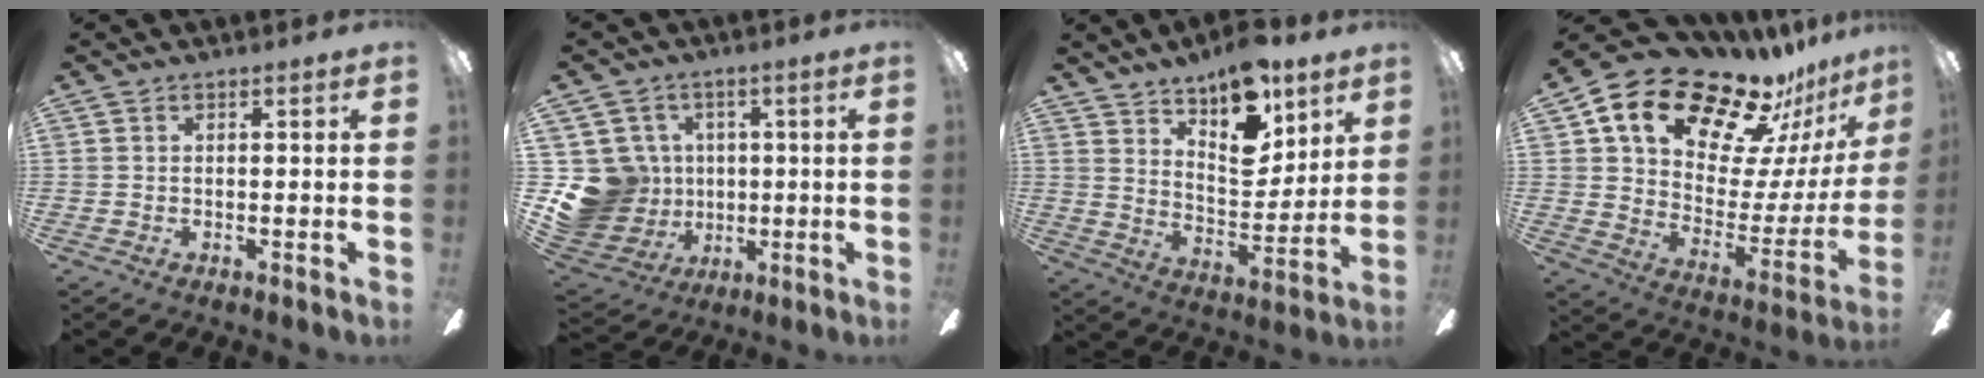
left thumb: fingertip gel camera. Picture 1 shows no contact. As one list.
[{"total": 14.6, "force": [0.5, 13.9, 4.5], "torque": [-0.133, -0.008, 0.031]}, {"total": 14.1, "force": [10.6, 6.0, 7.1], "torque": [-0.106, -0.064, 0.189]}, {"total": 21.4, "force": [15.8, 10.4, 10.1], "torque": [-0.177, -0.103, 0.280]}]